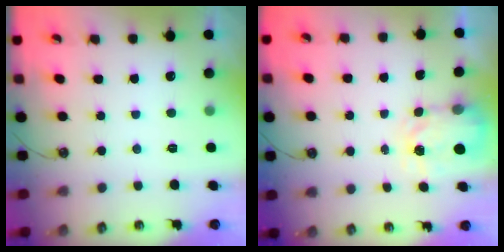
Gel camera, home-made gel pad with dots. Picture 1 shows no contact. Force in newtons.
{"total": 3.6, "press": 3.6, "slide": 0.6}